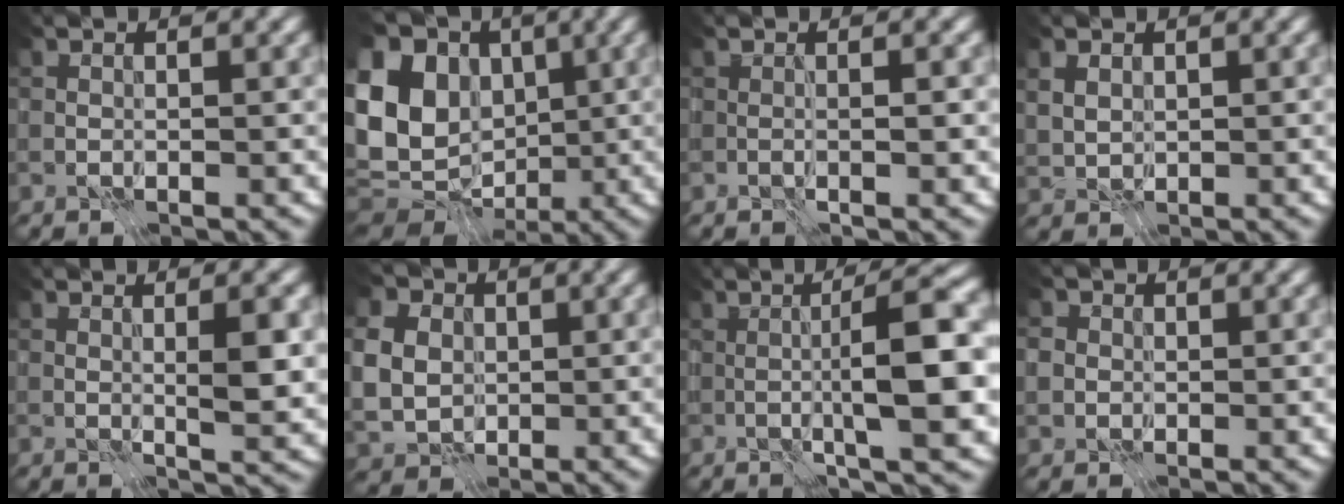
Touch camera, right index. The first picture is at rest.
{"total": 15.4, "force": [0.5, 12.0, 9.7], "torque": [-0.211, 0.016, 0.007]}
{"total": 0.9, "force": [-0.3, -0.3, 0.8], "torque": [-0.011, -0.001, -0.005]}
{"total": 1.6, "force": [0.7, 1.2, 0.9], "torque": [-0.021, -0.001, 0.013]}
{"total": 3.2, "force": [0.3, 0.2, 3.2], "torque": [-0.048, -0.003, 0.006]}
{"total": 8.0, "force": [1.0, 6.7, 4.3], "torque": [-0.092, 0.022, -0.001]}
{"total": 7.9, "force": [-0.7, 0.9, 7.8], "torque": [-0.117, 0.015, -0.017]}
{"total": 1.5, "force": [-0.1, 1.4, 0.4], "torque": [-0.004, 0.006, -0.002]}